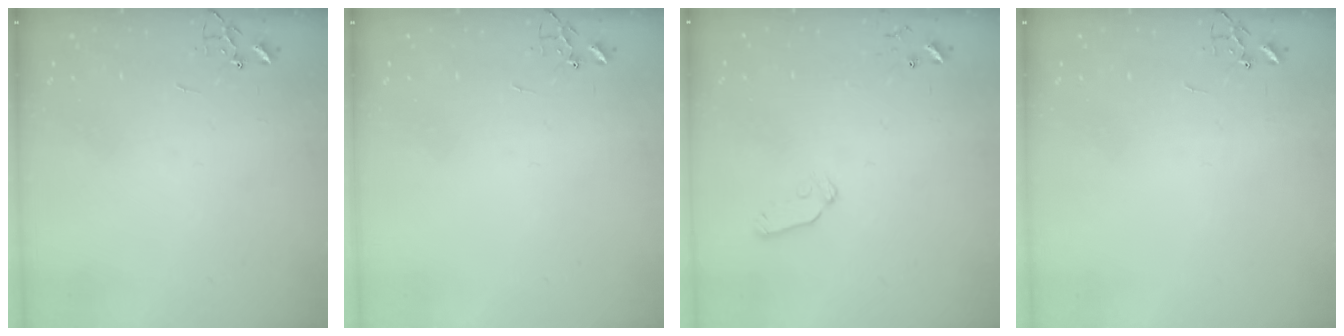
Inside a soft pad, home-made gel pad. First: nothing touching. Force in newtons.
{"total": 0.0}
{"total": 6.8, "press": 6.7, "slide": 0.8}
{"total": 0.0}